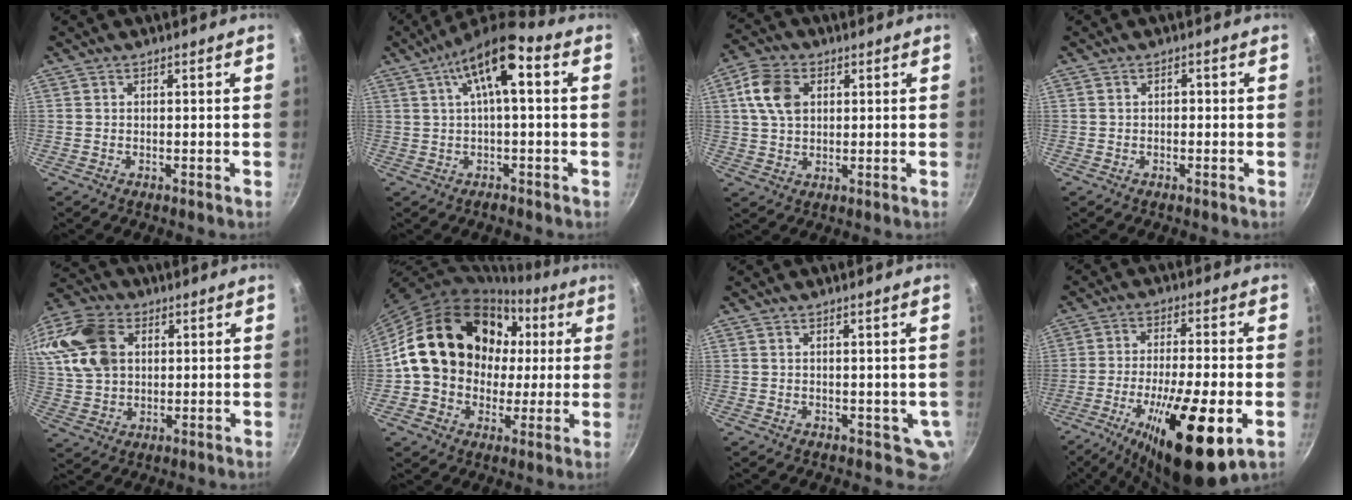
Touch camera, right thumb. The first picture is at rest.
{"total": 10.2, "force": [1.6, 3.3, 9.5], "torque": [-0.159, 0.031, 0.020]}
{"total": 8.9, "force": [2.4, 6.2, 5.8], "torque": [-0.099, 0.008, 0.039]}
{"total": 1.1, "force": [-0.1, 0.8, 0.7], "torque": [-0.008, 0.006, -0.003]}
{"total": 15.1, "force": [4.2, 11.0, 9.6], "torque": [-0.170, 0.003, 0.077]}
{"total": 22.0, "force": [2.9, 17.8, 12.6], "torque": [-0.182, 0.035, 0.050]}
{"total": 3.8, "force": [0.6, 2.7, 2.5], "torque": [-0.020, -0.009, 0.012]}
{"total": 19.8, "force": [-7.2, 5.1, 17.7], "torque": [-0.294, 0.011, -0.117]}